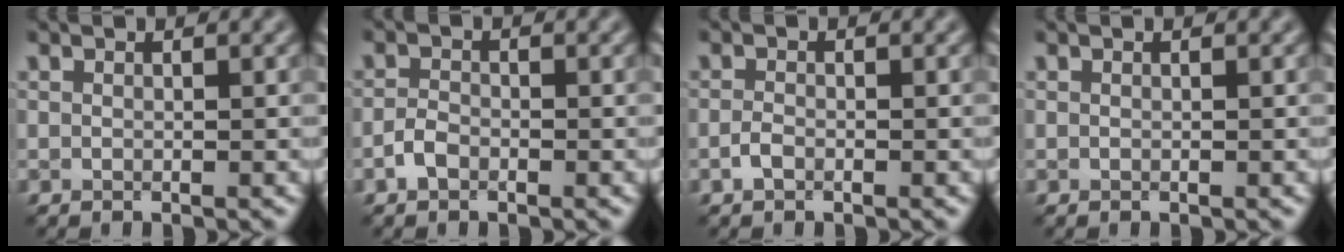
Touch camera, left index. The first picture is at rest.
{"total": 1.5, "force": [-0.9, 0.8, 0.8], "torque": [-0.015, 0.004, -0.022]}
{"total": 1.0, "force": [-0.6, 0.5, 0.6], "torque": [-0.014, 0.001, -0.014]}
{"total": 0.0}